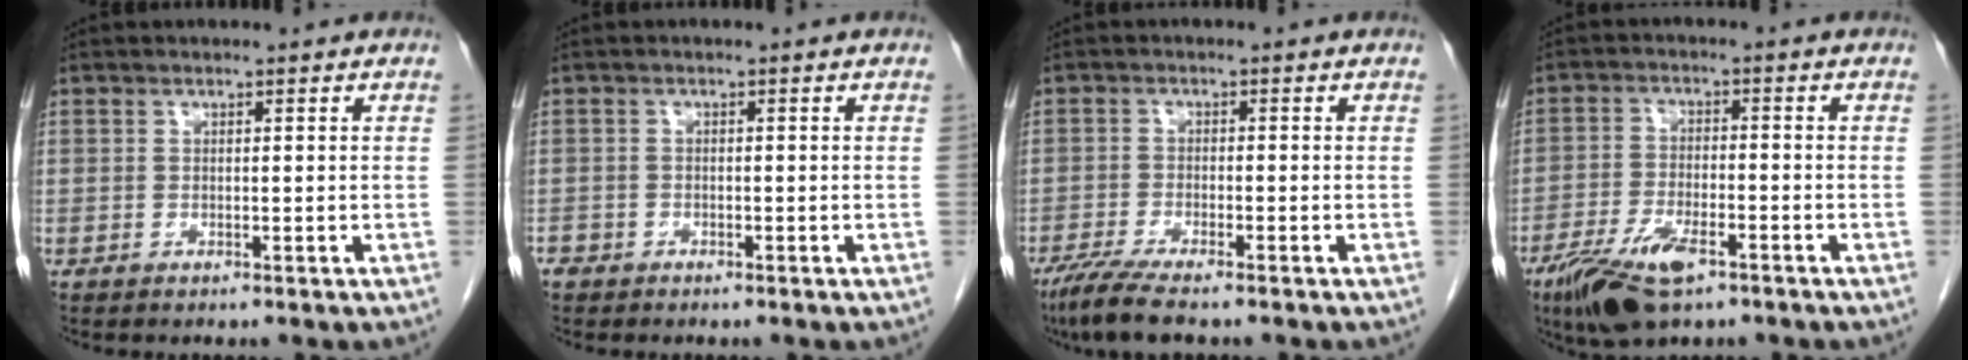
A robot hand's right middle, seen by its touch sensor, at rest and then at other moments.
{"total": 2.3, "force": [-1.7, 1.5, 0.4], "torque": [-0.011, 0.002, -0.033]}
{"total": 6.4, "force": [-4.9, 0.4, 4.1], "torque": [-0.077, -0.019, -0.083]}
{"total": 9.4, "force": [-5.8, 3.1, 6.7], "torque": [-0.129, -0.013, -0.100]}